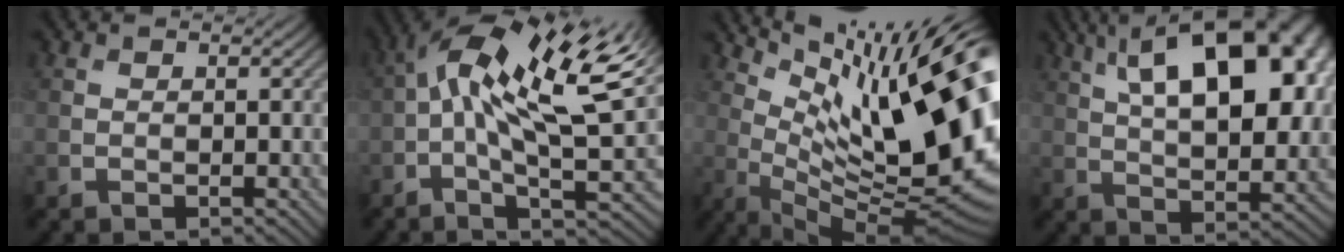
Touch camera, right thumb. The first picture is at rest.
{"total": 15.5, "force": [3.6, 5.7, 14.0], "torque": [-0.263, 0.013, 0.061]}
{"total": 18.4, "force": [5.9, 5.1, 16.7], "torque": [-0.245, 0.008, 0.121]}
{"total": 18.7, "force": [7.0, 8.7, 15.0], "torque": [-0.217, 0.042, 0.089]}